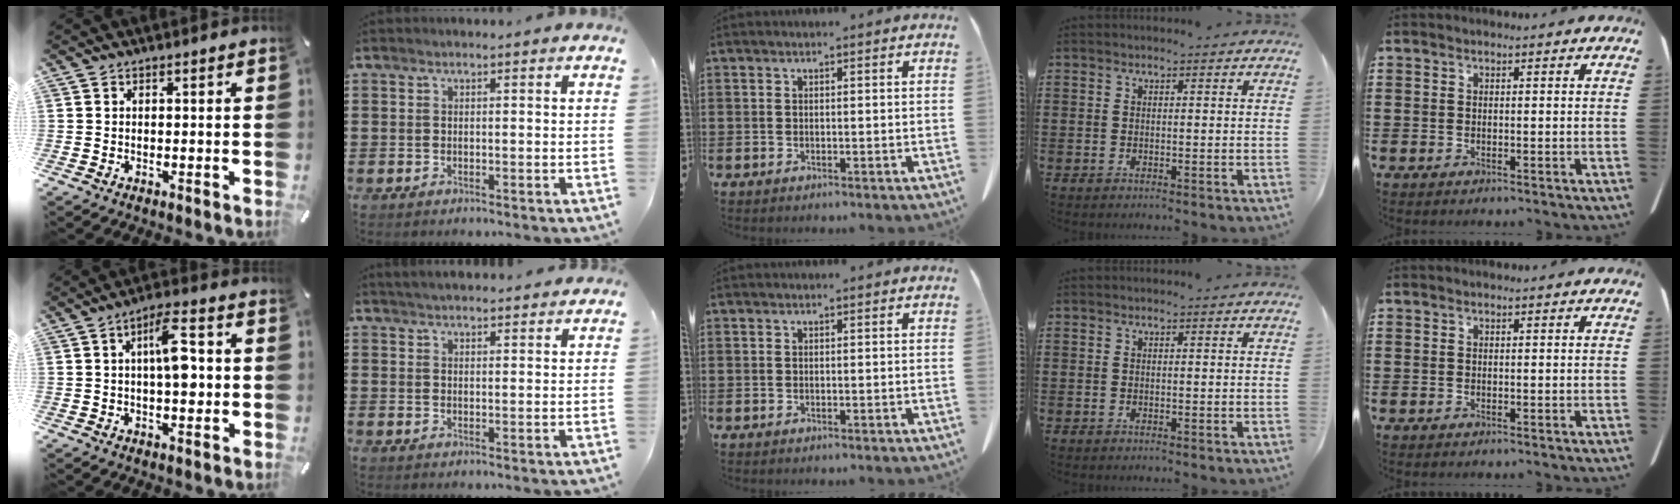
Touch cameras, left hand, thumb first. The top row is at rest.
{"thumb": {"total": 9.3, "force": [0.7, 4.0, 8.3], "torque": [-0.126, 0.002, 0.006]}, "index": {"total": 2.7, "force": [2.7, 0.0, 0.4], "torque": [-0.014, -0.003, 0.051]}}